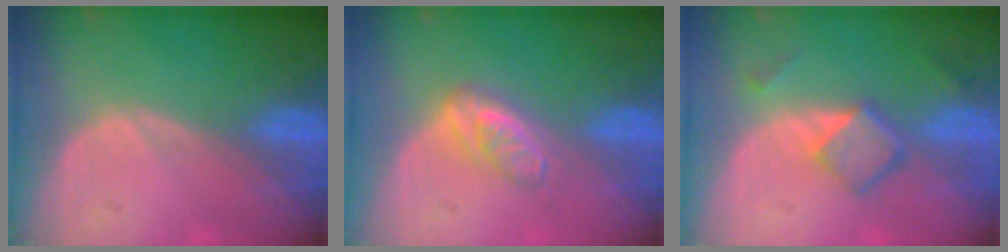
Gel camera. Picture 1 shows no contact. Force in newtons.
{"total": 4.9, "press": 4.2, "slide": 2.4}
{"total": 5.1, "press": 4.7, "slide": 2.2}